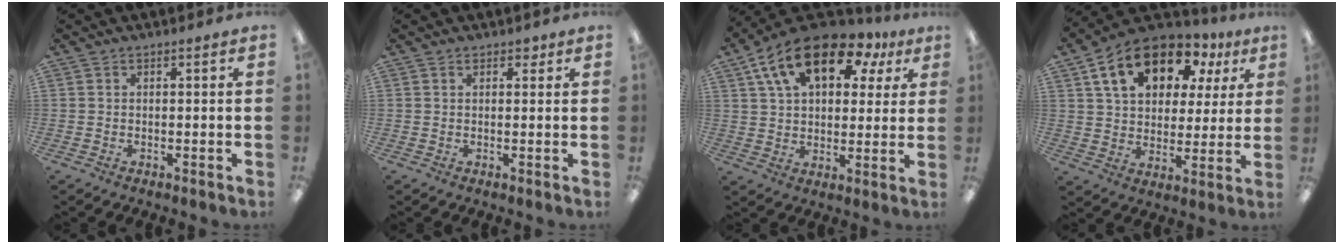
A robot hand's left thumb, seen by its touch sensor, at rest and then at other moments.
{"total": 1.6, "force": [0.9, 1.0, 0.8], "torque": [-0.009, 0.000, 0.014]}
{"total": 17.3, "force": [9.4, 9.5, 10.9], "torque": [-0.188, -0.028, 0.166]}
{"total": 17.0, "force": [9.4, 10.4, 9.6], "torque": [-0.167, -0.027, 0.168]}